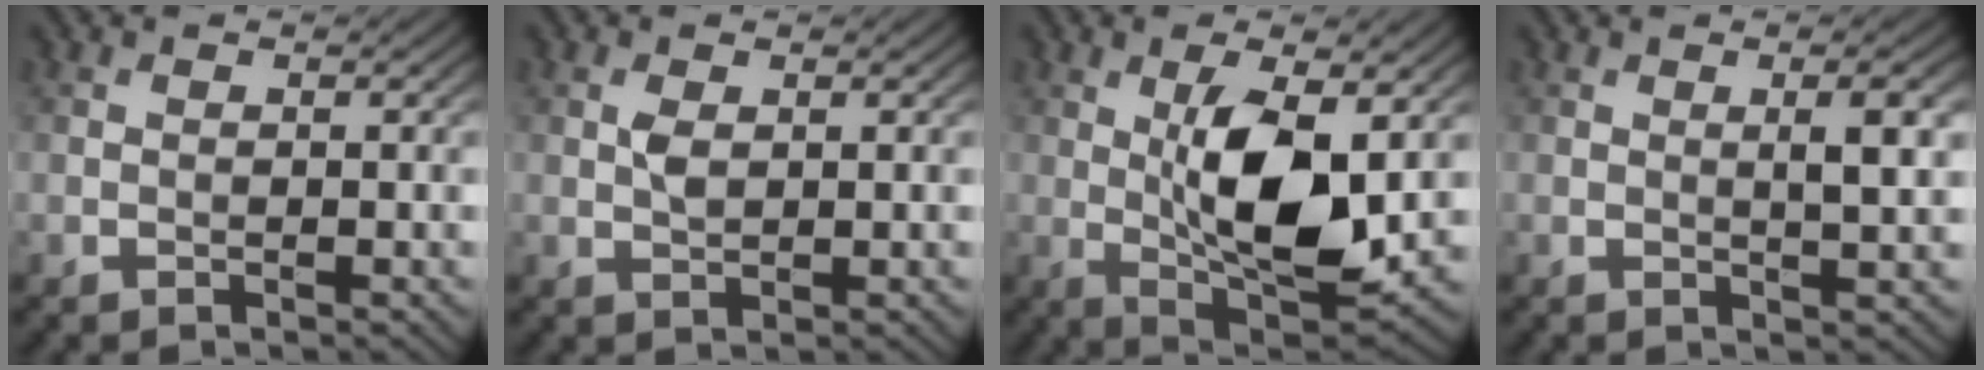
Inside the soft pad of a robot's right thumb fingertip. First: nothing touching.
{"total": 1.8, "force": [0.5, 0.9, 1.4], "torque": [-0.034, -0.001, 0.011]}
{"total": 10.7, "force": [1.1, 4.4, 9.8], "torque": [-0.179, -0.009, 0.027]}
{"total": 3.6, "force": [0.8, 0.6, 3.4], "torque": [-0.059, 0.004, 0.014]}